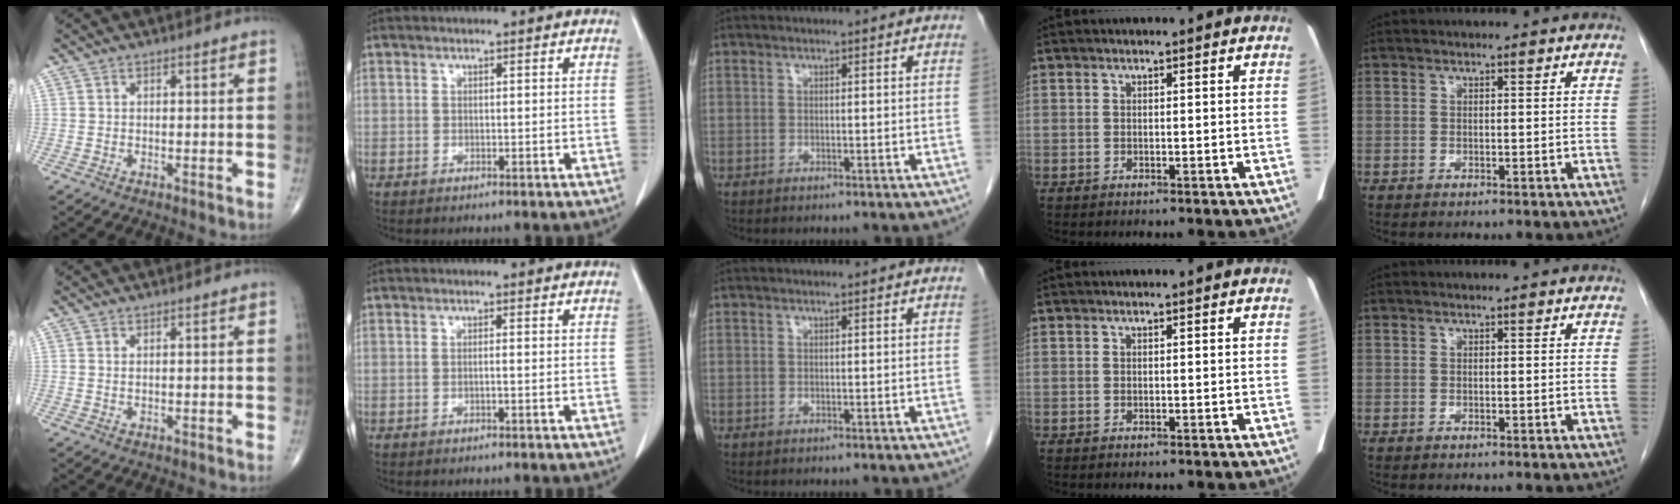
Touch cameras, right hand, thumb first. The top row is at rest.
{"thumb": {"total": 0.6, "force": [0.3, 0.3, 0.5], "torque": [-0.010, 0.000, 0.007]}, "index": {"total": 0.5, "force": [-0.2, -0.1, 0.5], "torque": [-0.010, 0.001, -0.003]}}